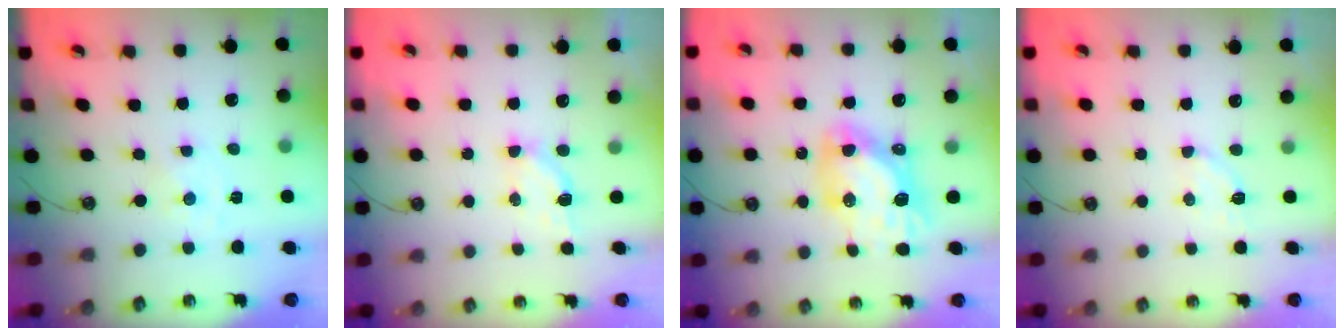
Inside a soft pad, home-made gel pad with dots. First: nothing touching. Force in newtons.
{"total": 3.9, "press": 3.9, "slide": 0.4}
{"total": 13.4, "press": 13.3, "slide": 1.5}
{"total": 4.1, "press": 3.9, "slide": 1.2}